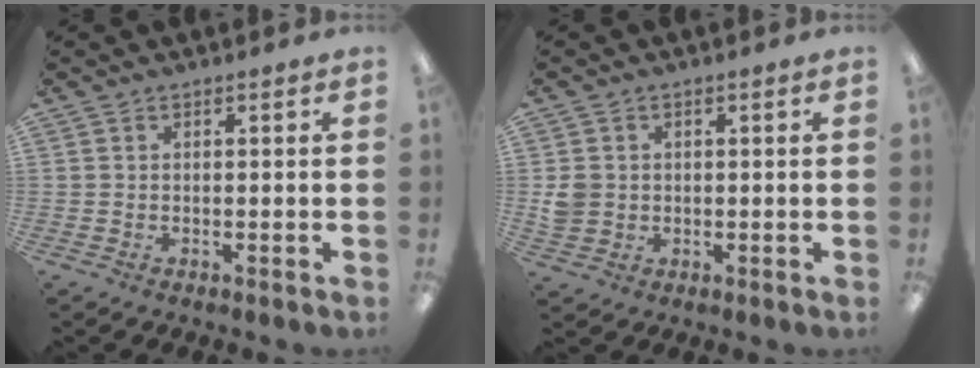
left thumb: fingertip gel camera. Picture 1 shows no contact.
{"total": 4.0, "force": [0.1, 3.8, 1.2], "torque": [-0.018, 0.007, 0.003]}